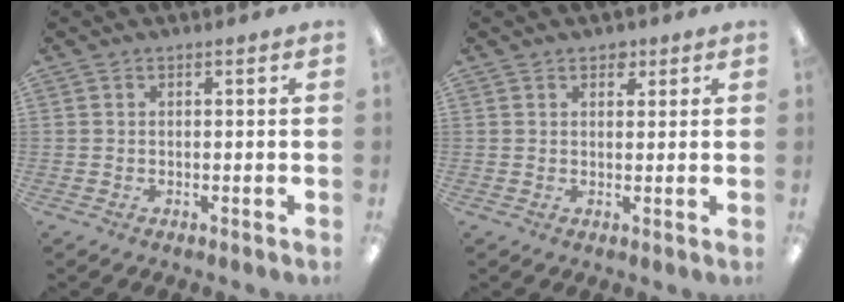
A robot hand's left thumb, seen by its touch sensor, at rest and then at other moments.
{"total": 2.4, "force": [1.6, 1.5, 1.0], "torque": [-0.005, -0.004, 0.026]}